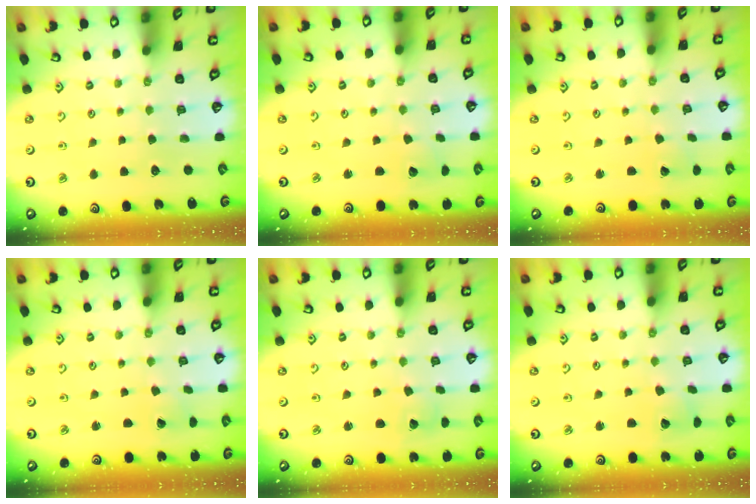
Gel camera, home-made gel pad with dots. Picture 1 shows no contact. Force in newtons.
{"total": 2.4, "press": 2.4, "slide": 0.2}
{"total": 1.4, "press": 1.4, "slide": 0.2}
{"total": 1.2, "press": 1.2, "slide": 0.0}
{"total": 2.3, "press": 2.3, "slide": 0.2}
{"total": 2.8, "press": 2.8, "slide": 0.3}